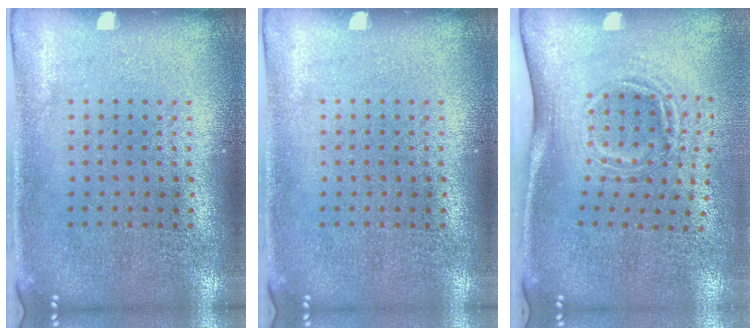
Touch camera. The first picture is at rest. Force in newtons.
{"total": 0.0}
{"total": 1.9, "press": 1.3, "slide": 1.4}